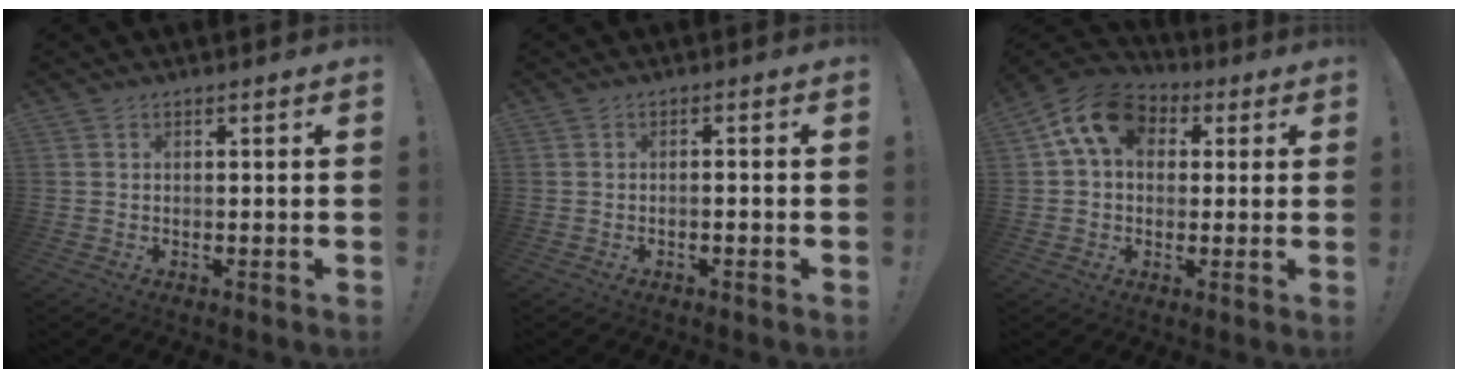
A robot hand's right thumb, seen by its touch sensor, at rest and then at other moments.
{"total": 1.3, "force": [-1.0, 0.1, 0.8], "torque": [-0.012, 0.000, -0.018]}
{"total": 13.0, "force": [4.2, 9.5, 7.9], "torque": [-0.127, 0.002, 0.084]}